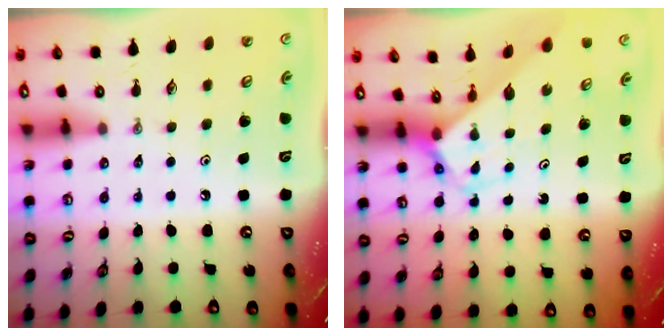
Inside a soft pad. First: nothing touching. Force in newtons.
{"total": 2.8, "press": 2.8, "slide": 0.2}